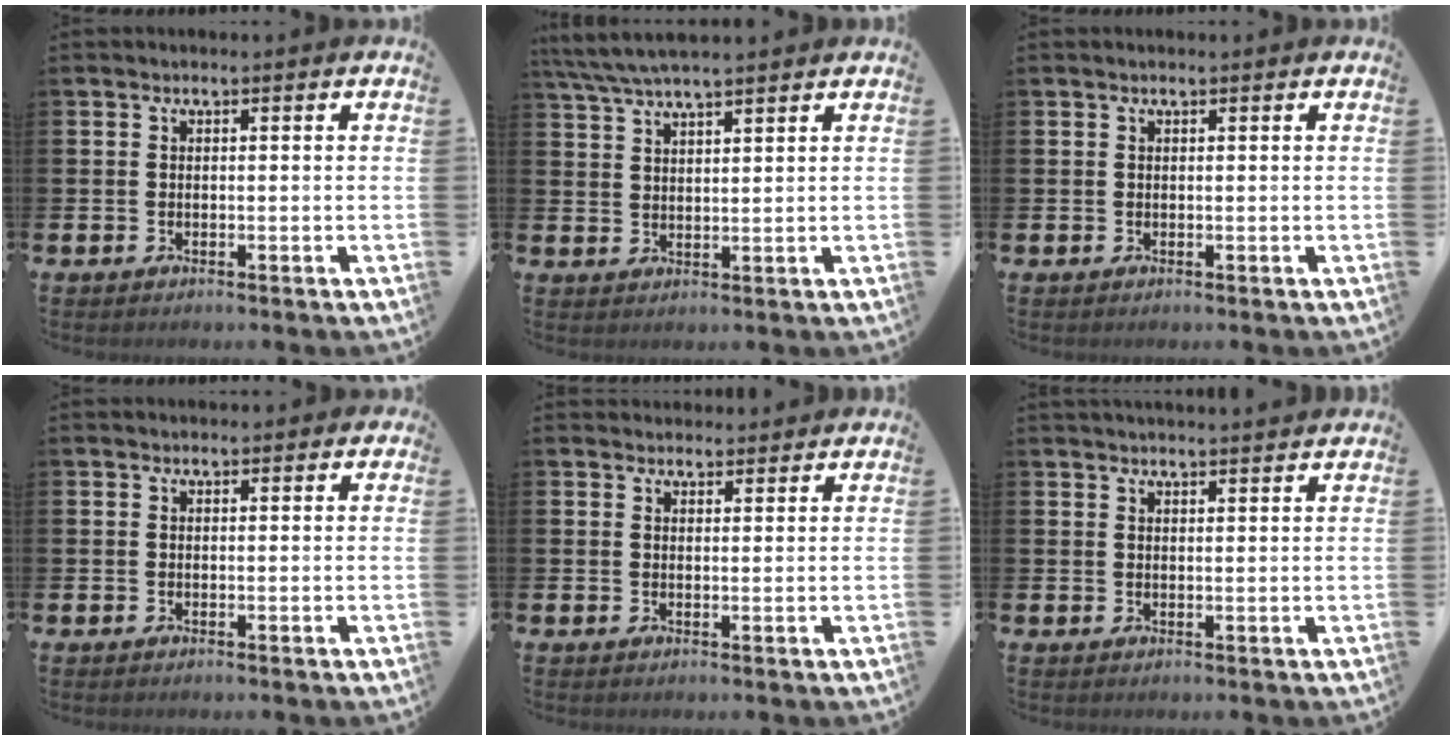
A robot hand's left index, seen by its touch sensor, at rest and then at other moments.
{"total": 5.1, "force": [4.7, 0.4, 2.1], "torque": [-0.059, -0.013, 0.087]}
{"total": 0.0}
{"total": 0.6, "force": [0.4, 0.4, 0.1], "torque": [0.012, 0.000, 0.004]}
{"total": 2.1, "force": [2.0, 0.5, -0.2], "torque": [0.008, -0.010, 0.037]}
{"total": 1.9, "force": [1.9, -0.1, 0.0], "torque": [0.005, -0.010, 0.033]}